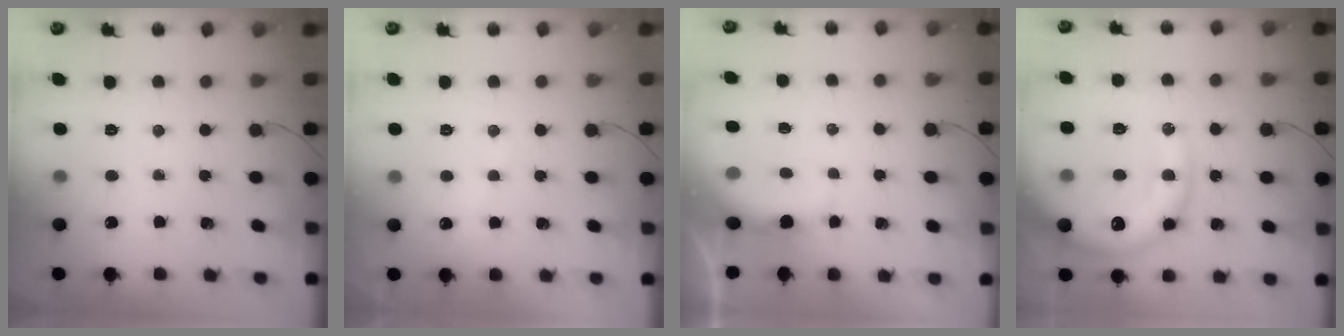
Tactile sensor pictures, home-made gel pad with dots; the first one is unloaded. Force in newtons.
{"total": 4.6, "press": 4.5, "slide": 0.6}
{"total": 3.0, "press": 2.9, "slide": 0.8}
{"total": 18.3, "press": 18.1, "slide": 2.7}